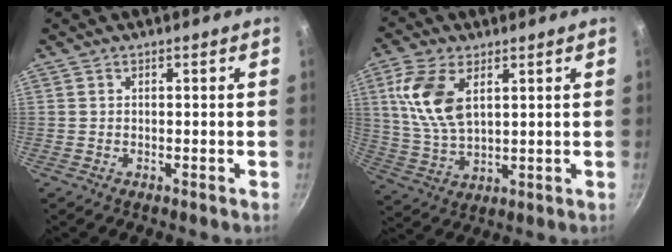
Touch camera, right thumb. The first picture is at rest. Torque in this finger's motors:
{"motor_torque": [-0.67, 1.03, 0.78, 0.49, 0.13]}